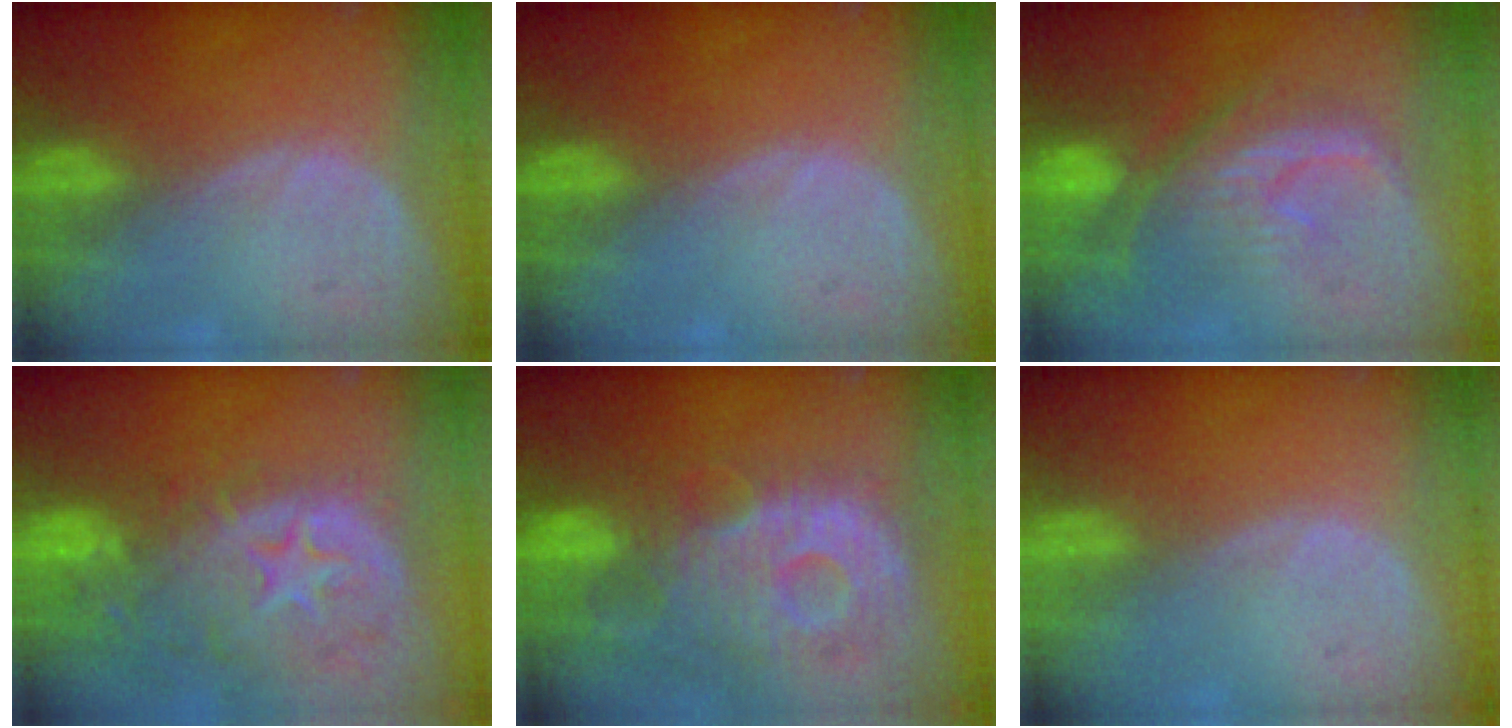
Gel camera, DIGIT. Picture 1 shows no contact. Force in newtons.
{"total": 0.0}
{"total": 10.2, "press": 8.9, "slide": 5.0}
{"total": 14.0, "press": 11.2, "slide": 8.3}
{"total": 13.0, "press": 11.3, "slide": 6.4}
{"total": 0.0}